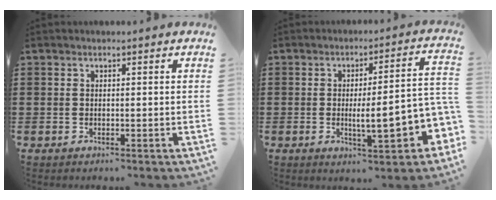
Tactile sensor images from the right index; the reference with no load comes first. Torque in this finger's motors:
{"motor_torque": [2.14, 0.00, 0.88, 0.16]}